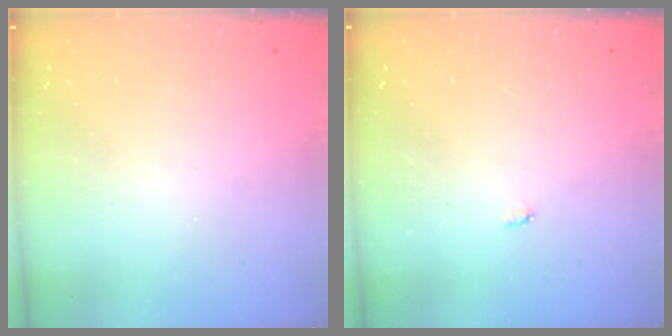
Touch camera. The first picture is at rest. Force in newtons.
{"total": 2.1, "press": 2.1, "slide": 0.4}